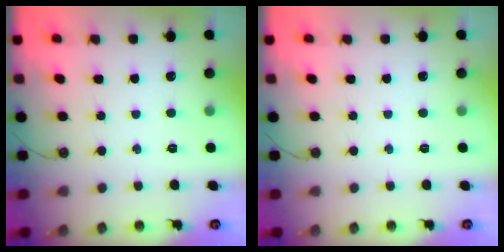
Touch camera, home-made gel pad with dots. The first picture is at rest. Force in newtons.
{"total": 0.0}